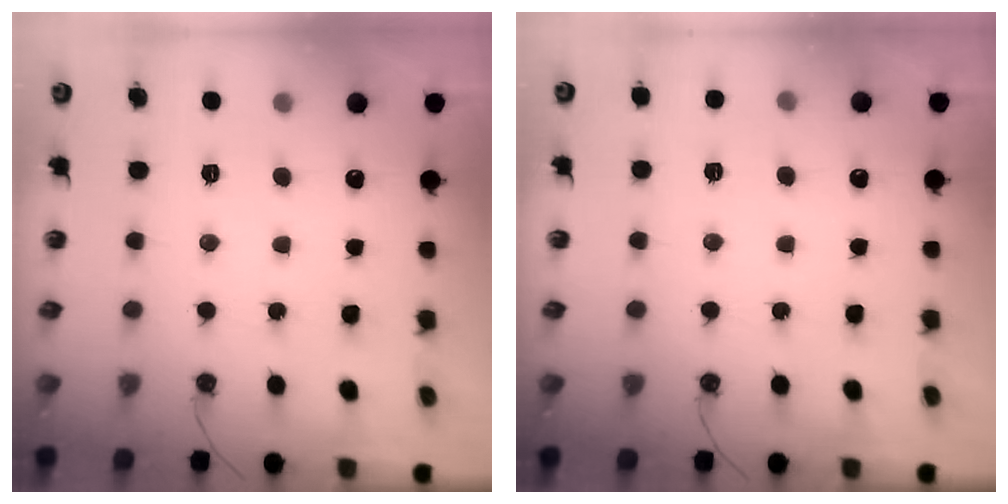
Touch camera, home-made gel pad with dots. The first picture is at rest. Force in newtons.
{"total": 4.0, "press": 3.9, "slide": 0.6}